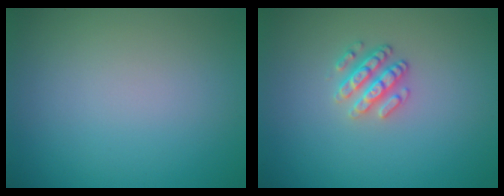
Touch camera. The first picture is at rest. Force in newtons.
{"total": 2.5, "press": 2.3, "slide": 0.9}